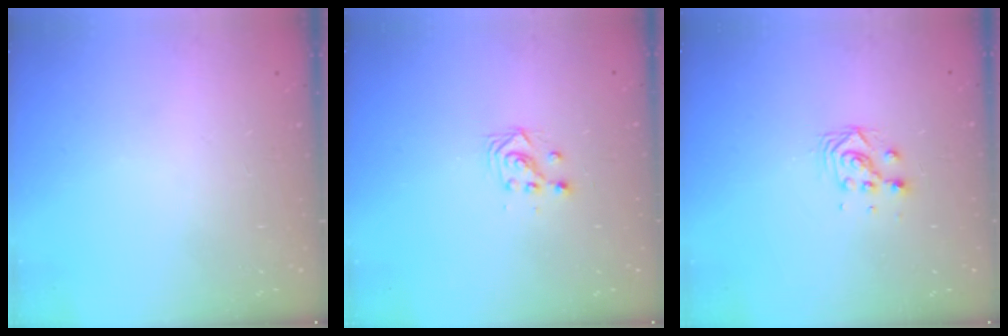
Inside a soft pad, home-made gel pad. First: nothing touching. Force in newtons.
{"total": 2.9, "press": 2.9, "slide": 0.2}
{"total": 4.6, "press": 4.6, "slide": 0.2}